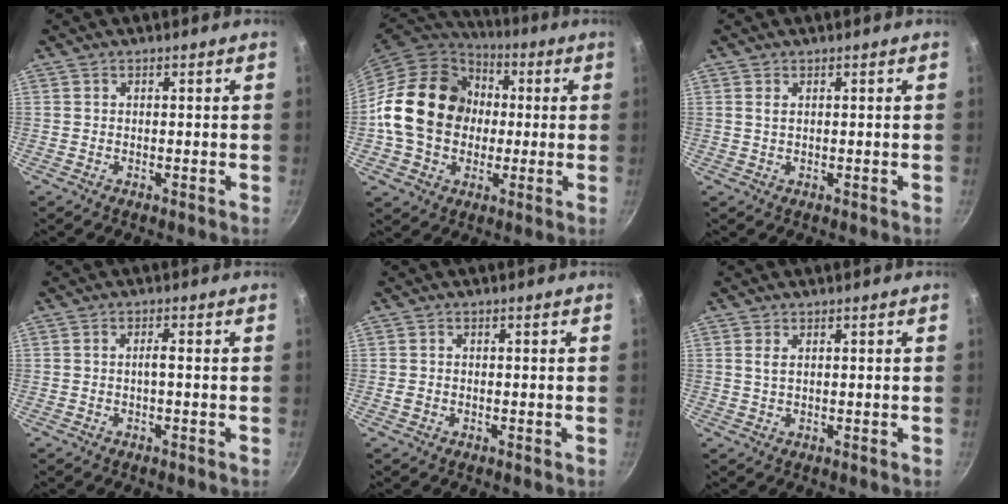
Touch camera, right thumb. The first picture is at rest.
{"total": 19.9, "force": [0.6, 16.1, 11.7], "torque": [-0.180, 0.031, 0.005]}
{"total": 0.9, "force": [0.3, 0.4, 0.7], "torque": [-0.013, 0.000, 0.006]}
{"total": 1.4, "force": [-0.4, 0.1, 1.3], "torque": [-0.033, 0.009, -0.007]}
{"total": 1.0, "force": [-0.4, 0.7, 0.6], "torque": [-0.014, 0.003, -0.008]}
{"total": 1.3, "force": [0.4, 0.6, 1.1], "torque": [-0.022, -0.002, 0.010]}